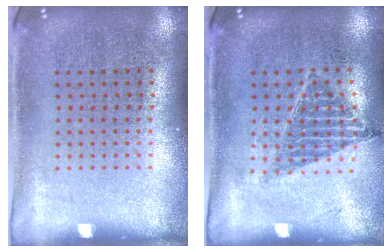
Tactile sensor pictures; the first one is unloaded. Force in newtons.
{"total": 0.9, "press": 0.9, "slide": 0.1}